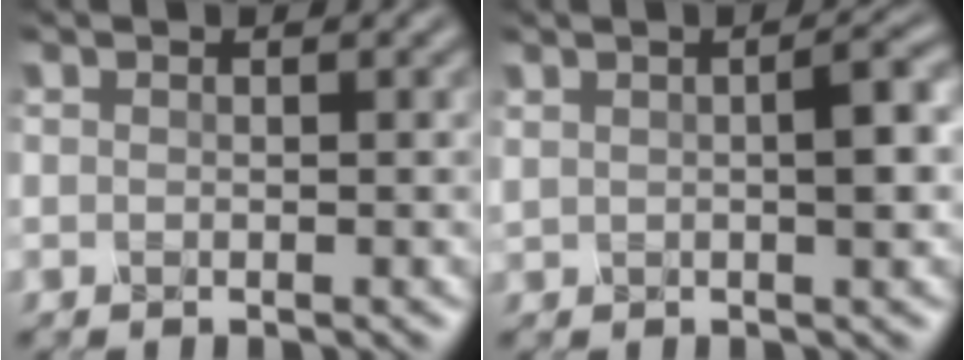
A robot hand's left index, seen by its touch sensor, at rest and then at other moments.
{"total": 3.1, "force": [0.5, 0.7, 2.9], "torque": [-0.052, 0.011, 0.010]}